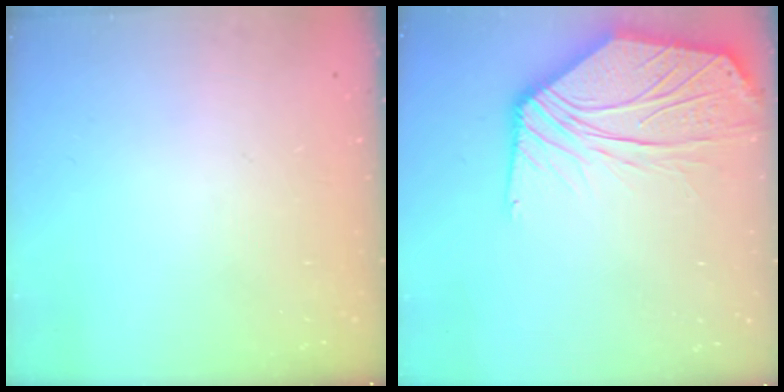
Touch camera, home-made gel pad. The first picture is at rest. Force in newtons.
{"total": 14.1, "press": 14.0, "slide": 1.6}